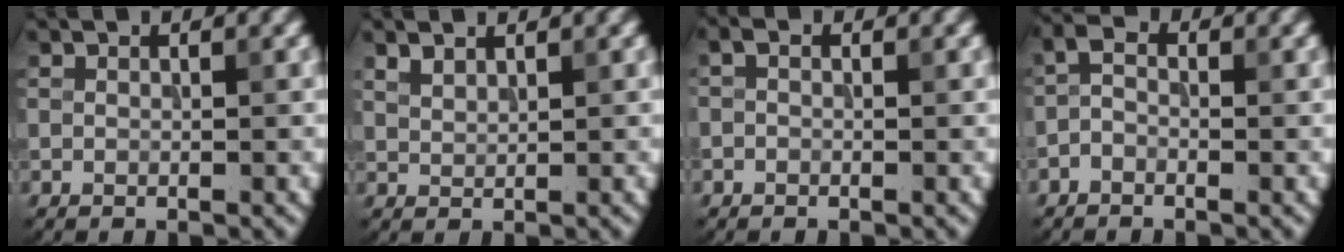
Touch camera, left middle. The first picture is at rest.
{"total": 1.4, "force": [1.2, 0.4, 0.6], "torque": [-0.015, 0.004, 0.025]}
{"total": 0.7, "force": [-0.1, 0.4, 0.5], "torque": [-0.012, -0.001, -0.006]}
{"total": 1.7, "force": [-0.9, 0.8, 1.1], "torque": [-0.022, 0.004, -0.027]}